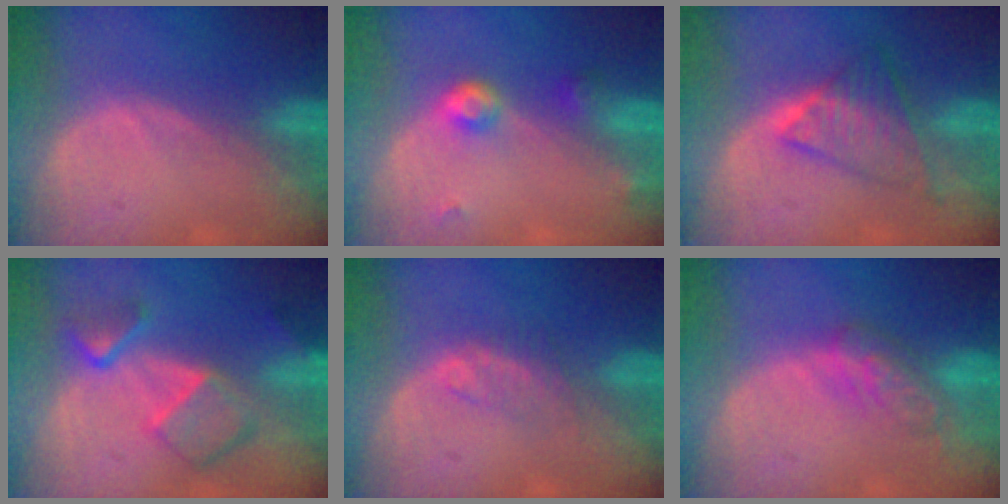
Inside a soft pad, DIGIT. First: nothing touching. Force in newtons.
{"total": 3.8, "press": 3.5, "slide": 1.5}
{"total": 6.6, "press": 6.3, "slide": 1.8}
{"total": 7.9, "press": 6.8, "slide": 3.9}
{"total": 2.3, "press": 2.3, "slide": 0.2}
{"total": 5.2, "press": 5.1, "slide": 1.3}